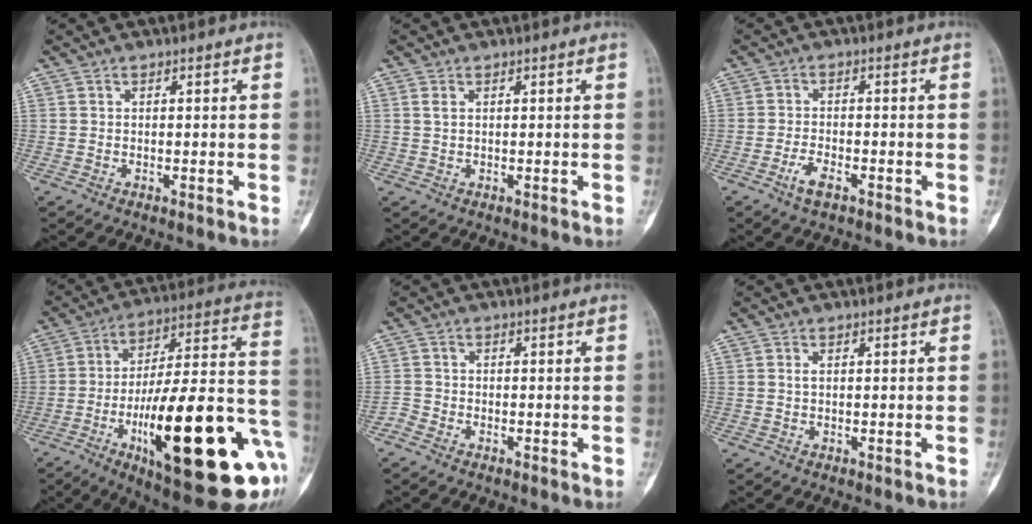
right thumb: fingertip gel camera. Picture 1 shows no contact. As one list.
[{"total": 1.3, "force": [0.5, 0.7, 1.0], "torque": [-0.024, 0.005, 0.013]}, {"total": 3.6, "force": [-2.1, 1.5, 2.5], "torque": [-0.054, 0.010, -0.040]}, {"total": 32.0, "force": [-10.6, 8.7, 29.0], "torque": [-0.396, 0.025, -0.153]}, {"total": 1.7, "force": [-1.4, 1.0, 0.3], "torque": [-0.008, 0.002, -0.034]}, {"total": 0.6, "force": [0.1, 0.3, 0.5], "torque": [-0.014, 0.000, 0.000]}]